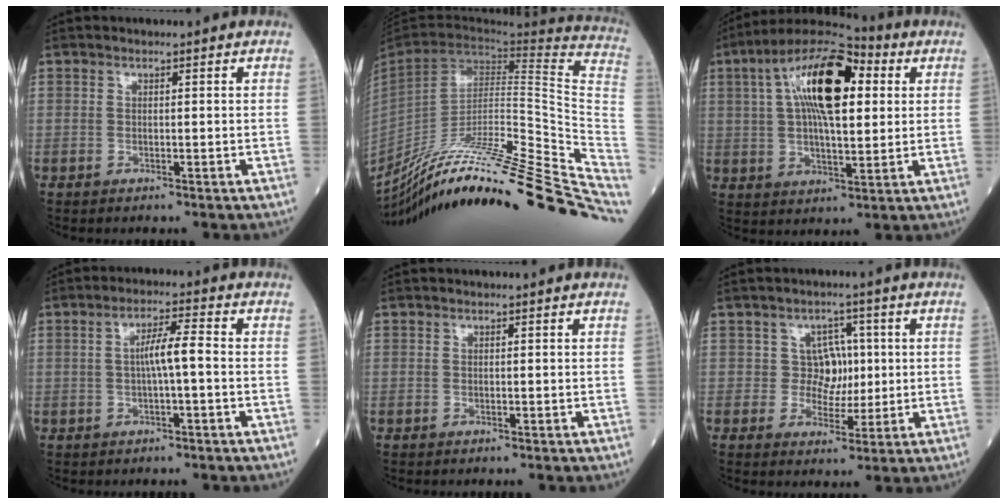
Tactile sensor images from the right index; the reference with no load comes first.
{"total": 37.2, "force": [-28.6, 2.0, 23.7], "torque": [-0.245, -0.051, -0.423]}
{"total": 16.8, "force": [4.9, 5.5, 15.1], "torque": [-0.278, 0.034, 0.076]}
{"total": 4.5, "force": [-0.2, 0.3, 4.5], "torque": [-0.080, 0.010, -0.002]}
{"total": 0.0}
{"total": 4.4, "force": [0.6, 4.1, 1.5], "torque": [-0.006, 0.008, 0.008]}